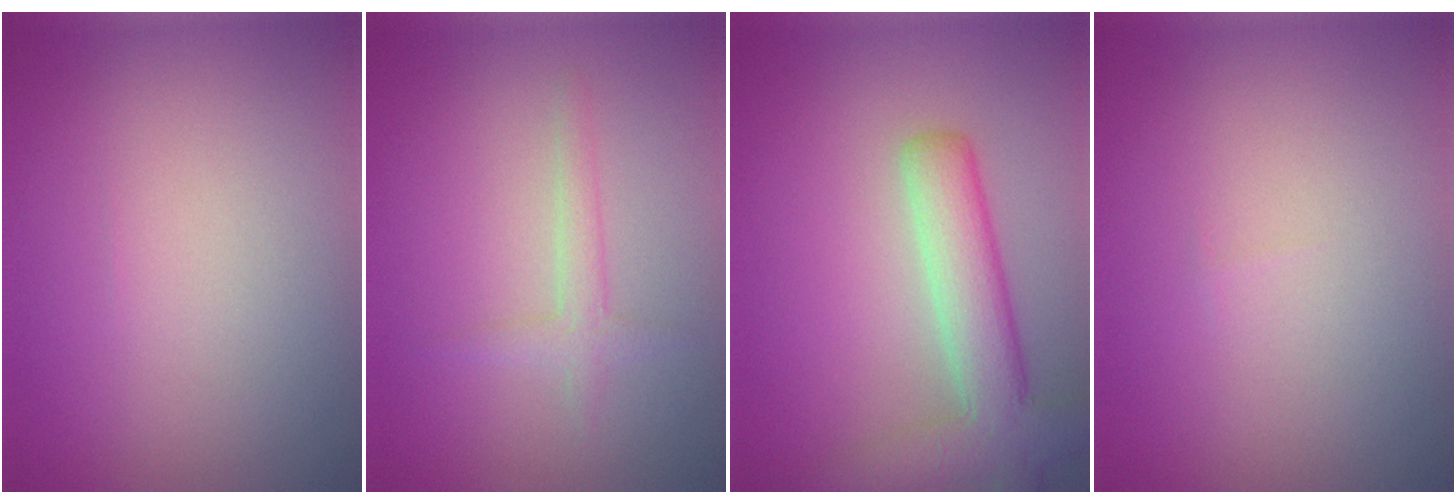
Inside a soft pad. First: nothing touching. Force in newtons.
{"total": 1.6, "press": 1.6, "slide": 0.1}
{"total": 5.6, "press": 5.6, "slide": 0.4}
{"total": 0.0}